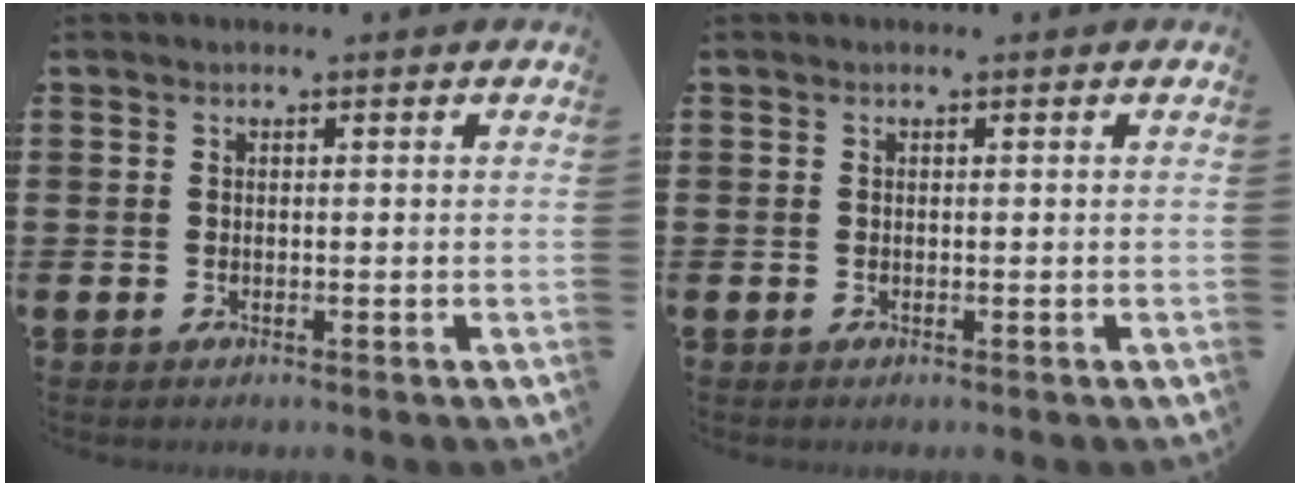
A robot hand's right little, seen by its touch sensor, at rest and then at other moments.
{"total": 0.0}